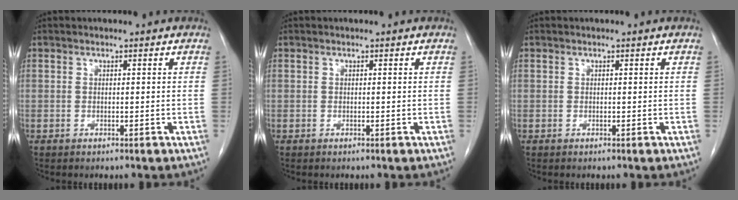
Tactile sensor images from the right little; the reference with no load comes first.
{"total": 0.0}
{"total": 0.0}